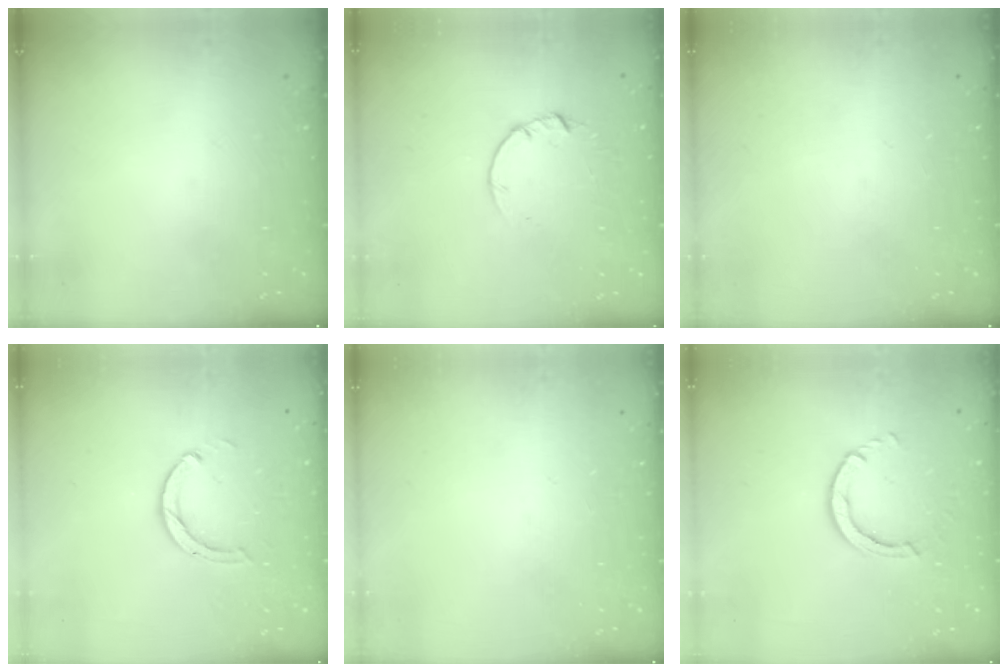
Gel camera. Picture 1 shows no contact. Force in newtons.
{"total": 3.5, "press": 3.5, "slide": 0.4}
{"total": 0.0}
{"total": 3.0, "press": 3.0, "slide": 0.3}
{"total": 0.0}
{"total": 3.1, "press": 3.1, "slide": 0.3}